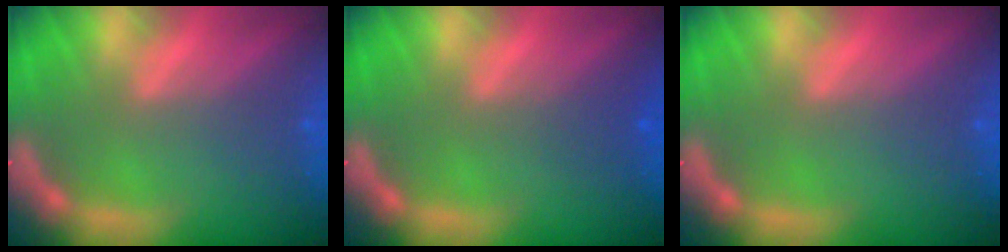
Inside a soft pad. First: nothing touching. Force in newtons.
{"total": 1.5}
{"total": 0.0}